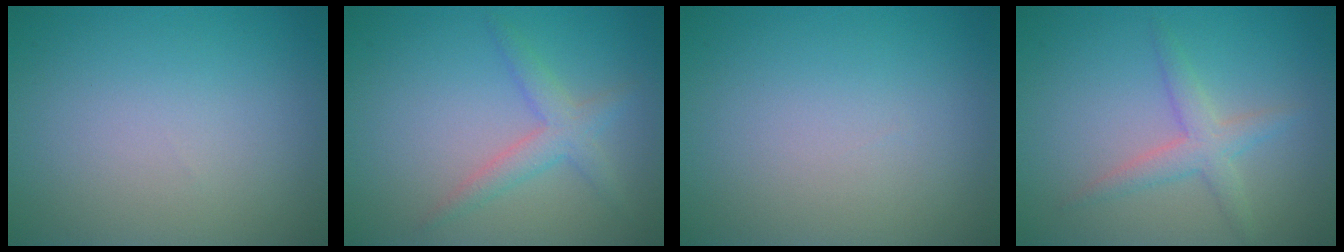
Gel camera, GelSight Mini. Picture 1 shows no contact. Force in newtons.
{"total": 2.5, "press": 2.5, "slide": 0.2}
{"total": 0.0}
{"total": 2.5, "press": 2.5, "slide": 0.1}